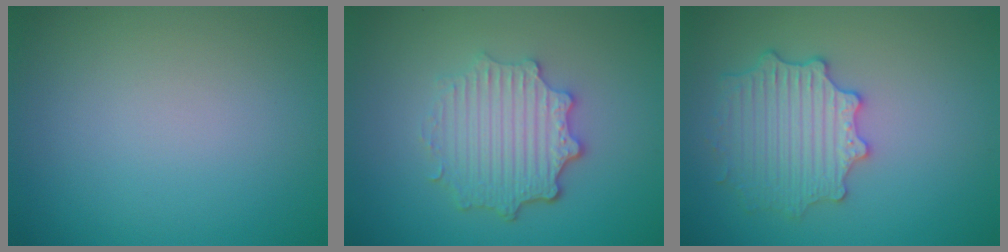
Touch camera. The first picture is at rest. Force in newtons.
{"total": 4.7, "press": 3.7, "slide": 2.9}
{"total": 4.1, "press": 4.0, "slide": 1.0}